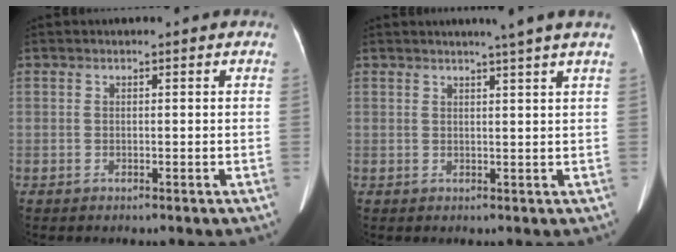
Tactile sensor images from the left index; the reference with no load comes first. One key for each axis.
{"total": 4.0, "fx": 3.2, "fy": -1.3, "fz": 2.1, "tx": -0.027, "ty": -0.003, "tz": 0.038}